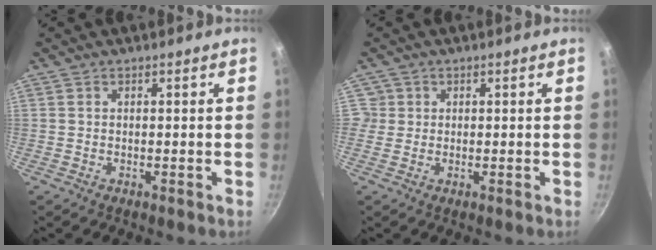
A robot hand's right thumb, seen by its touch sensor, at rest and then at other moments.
{"total": 2.3, "force": [0.4, 2.2, 0.2], "torque": [0.020, 0.008, 0.001]}